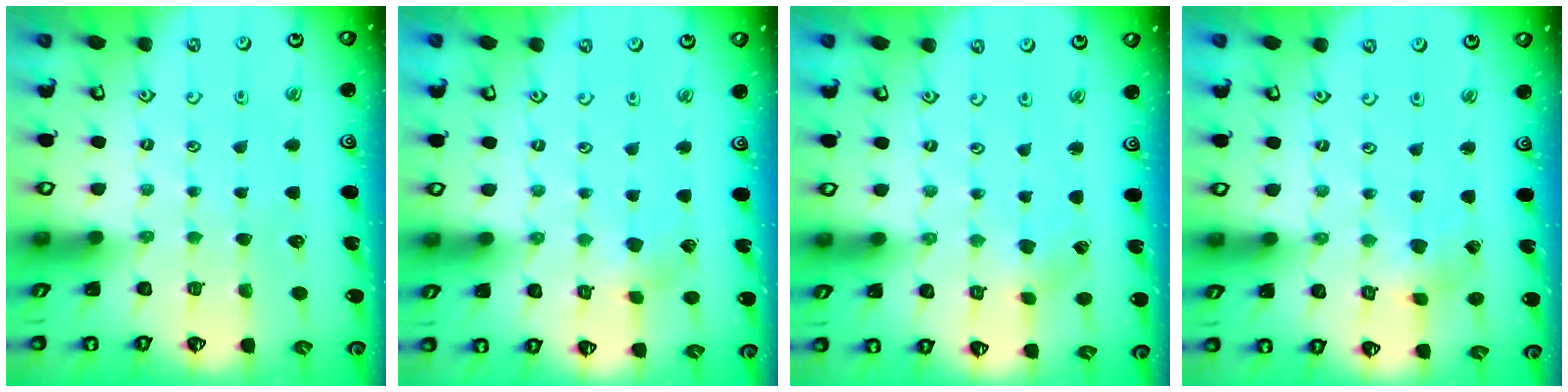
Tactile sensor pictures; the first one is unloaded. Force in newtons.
{"total": 2.7, "press": 2.7, "slide": 0.7}
{"total": 0.6, "press": 0.6, "slide": 0.2}
{"total": 2.5, "press": 2.5, "slide": 0.3}